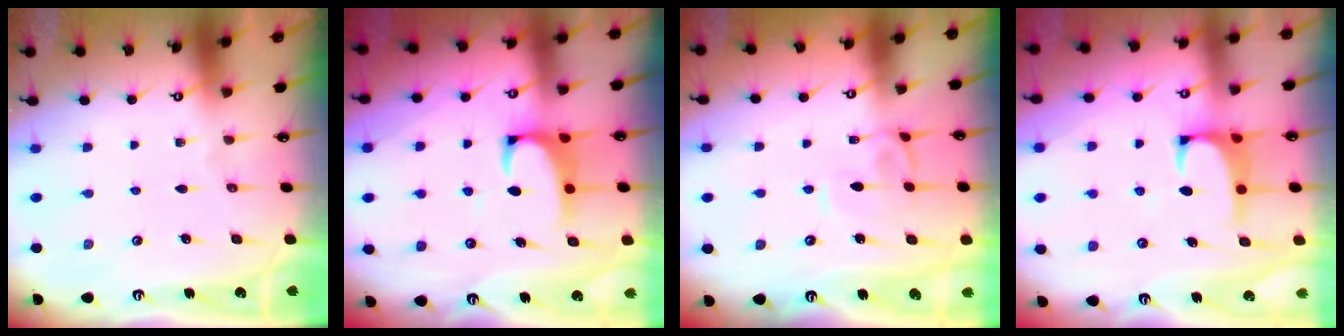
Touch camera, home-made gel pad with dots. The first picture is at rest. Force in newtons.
{"total": 2.2, "press": 2.0, "slide": 0.9}
{"total": 1.0, "press": 1.0, "slide": 0.2}
{"total": 1.5, "press": 1.4, "slide": 0.6}